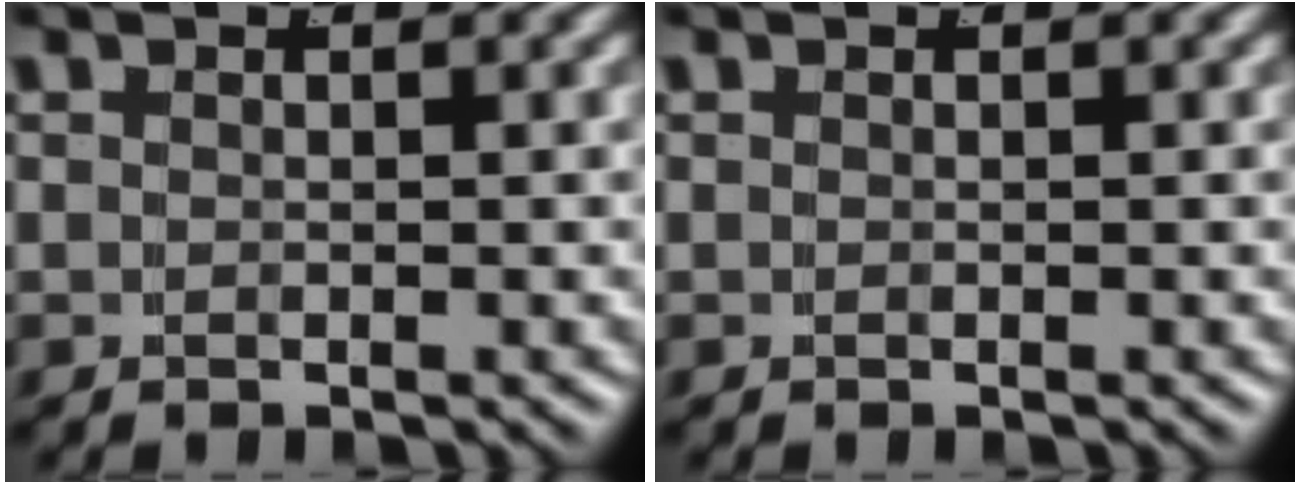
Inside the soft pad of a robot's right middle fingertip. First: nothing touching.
{"total": 0.0}